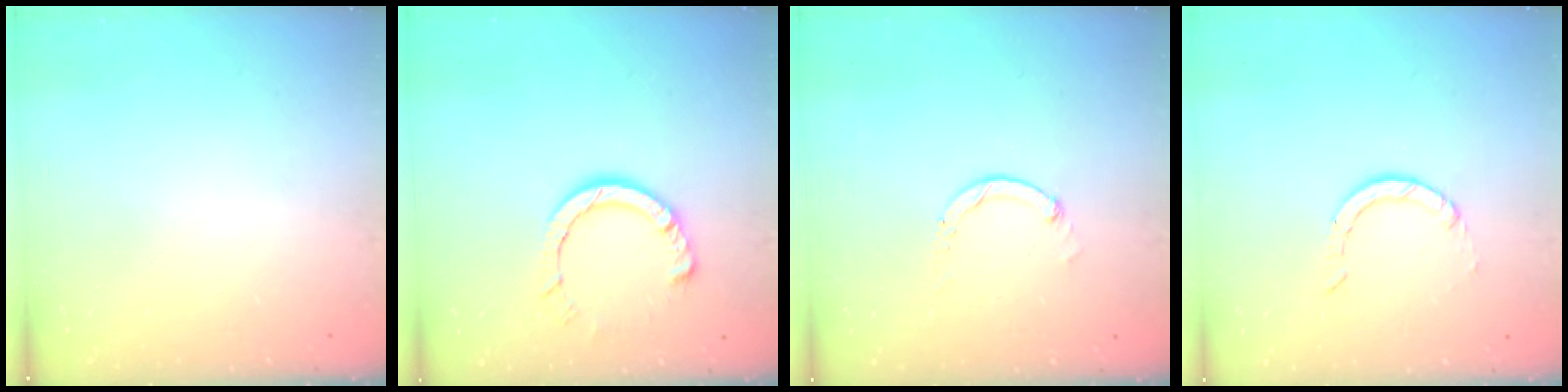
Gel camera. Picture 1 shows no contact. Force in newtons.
{"total": 8.0, "press": 8.0, "slide": 0.8}
{"total": 1.2, "press": 1.2, "slide": 0.3}
{"total": 0.8, "press": 0.8, "slide": 0.1}